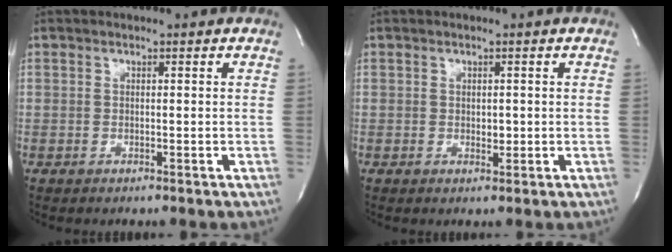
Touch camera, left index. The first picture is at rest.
{"total": 1.2, "force": [0.0, 0.7, 0.9], "torque": [-0.009, 0.000, 0.001]}